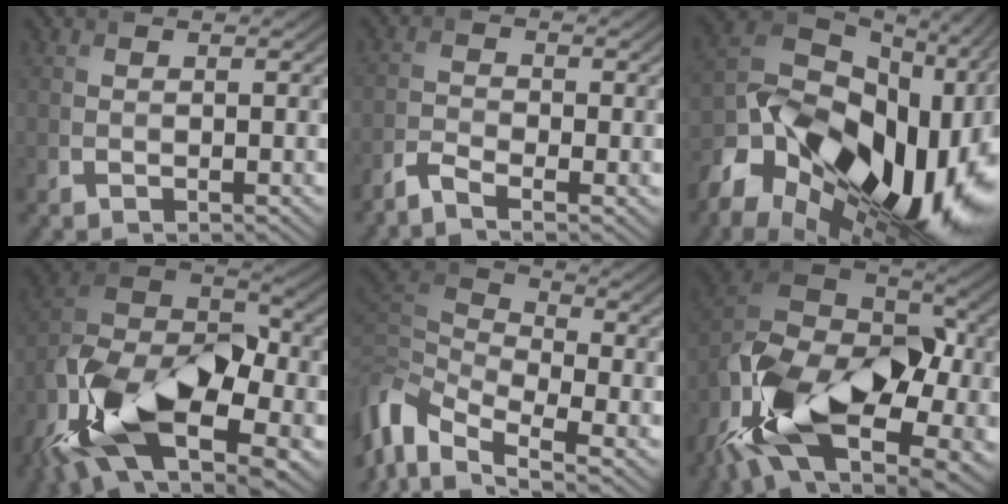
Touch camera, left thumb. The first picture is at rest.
{"total": 2.8, "force": [-2.4, 0.6, 1.3], "torque": [-0.036, -0.001, -0.057]}
{"total": 21.6, "force": [-7.7, 13.3, 15.2], "torque": [-0.317, -0.054, -0.109]}
{"total": 17.4, "force": [-8.4, 9.2, 12.2], "torque": [-0.254, -0.014, -0.167]}
{"total": 10.2, "force": [-3.7, 5.7, 7.5], "torque": [-0.201, 0.001, -0.094]}
{"total": 18.0, "force": [-7.3, 10.6, 12.6], "torque": [-0.271, -0.012, -0.139]}